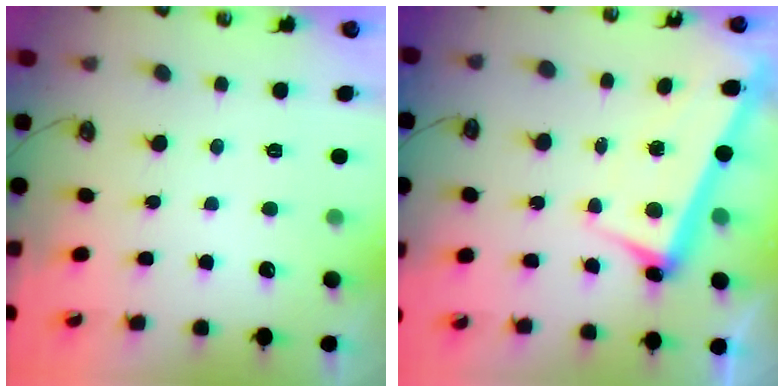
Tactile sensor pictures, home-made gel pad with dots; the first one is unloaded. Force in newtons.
{"total": 1.9, "press": 1.6, "slide": 0.9}